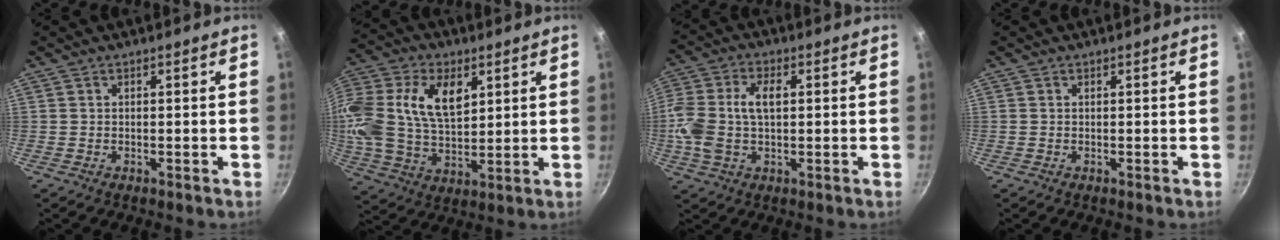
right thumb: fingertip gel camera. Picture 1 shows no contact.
{"total": 23.7, "force": [7.1, 15.4, 16.5], "torque": [-0.361, 0.021, 0.127]}
{"total": 11.4, "force": [0.6, 6.6, 9.2], "torque": [-0.186, 0.020, 0.002]}
{"total": 0.0}